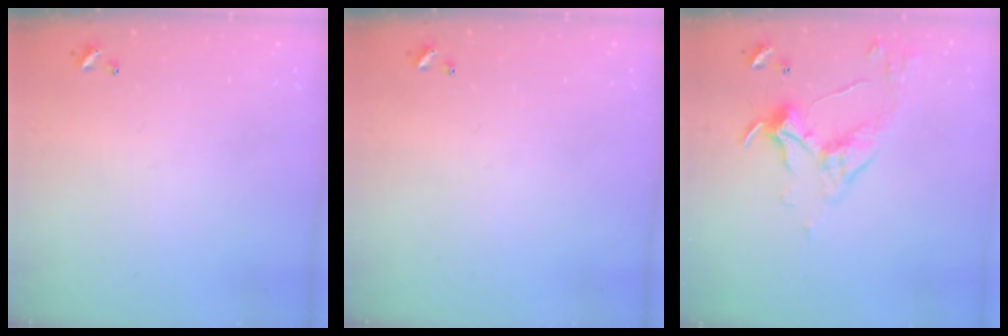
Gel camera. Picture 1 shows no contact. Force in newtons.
{"total": 0.0}
{"total": 5.7, "press": 5.7, "slide": 1.0}